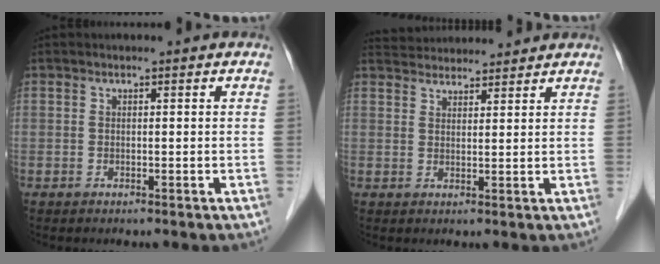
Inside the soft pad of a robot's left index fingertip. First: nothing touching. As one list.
[{"total": 8.8, "force": [8.5, 1.4, 1.7], "torque": [-0.031, 0.033, 0.127]}]